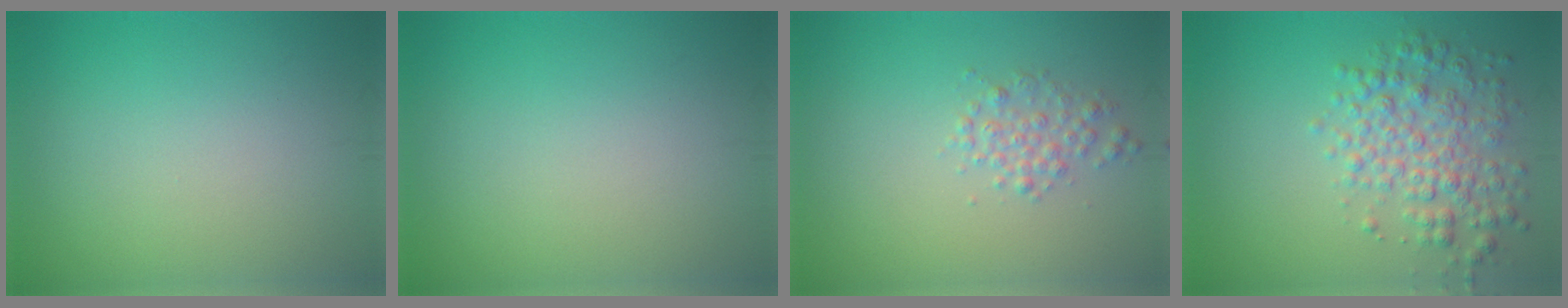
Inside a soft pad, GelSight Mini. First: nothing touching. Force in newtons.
{"total": 0.0}
{"total": 1.8, "press": 1.8, "slide": 0.0}
{"total": 4.4, "press": 4.4, "slide": 0.1}